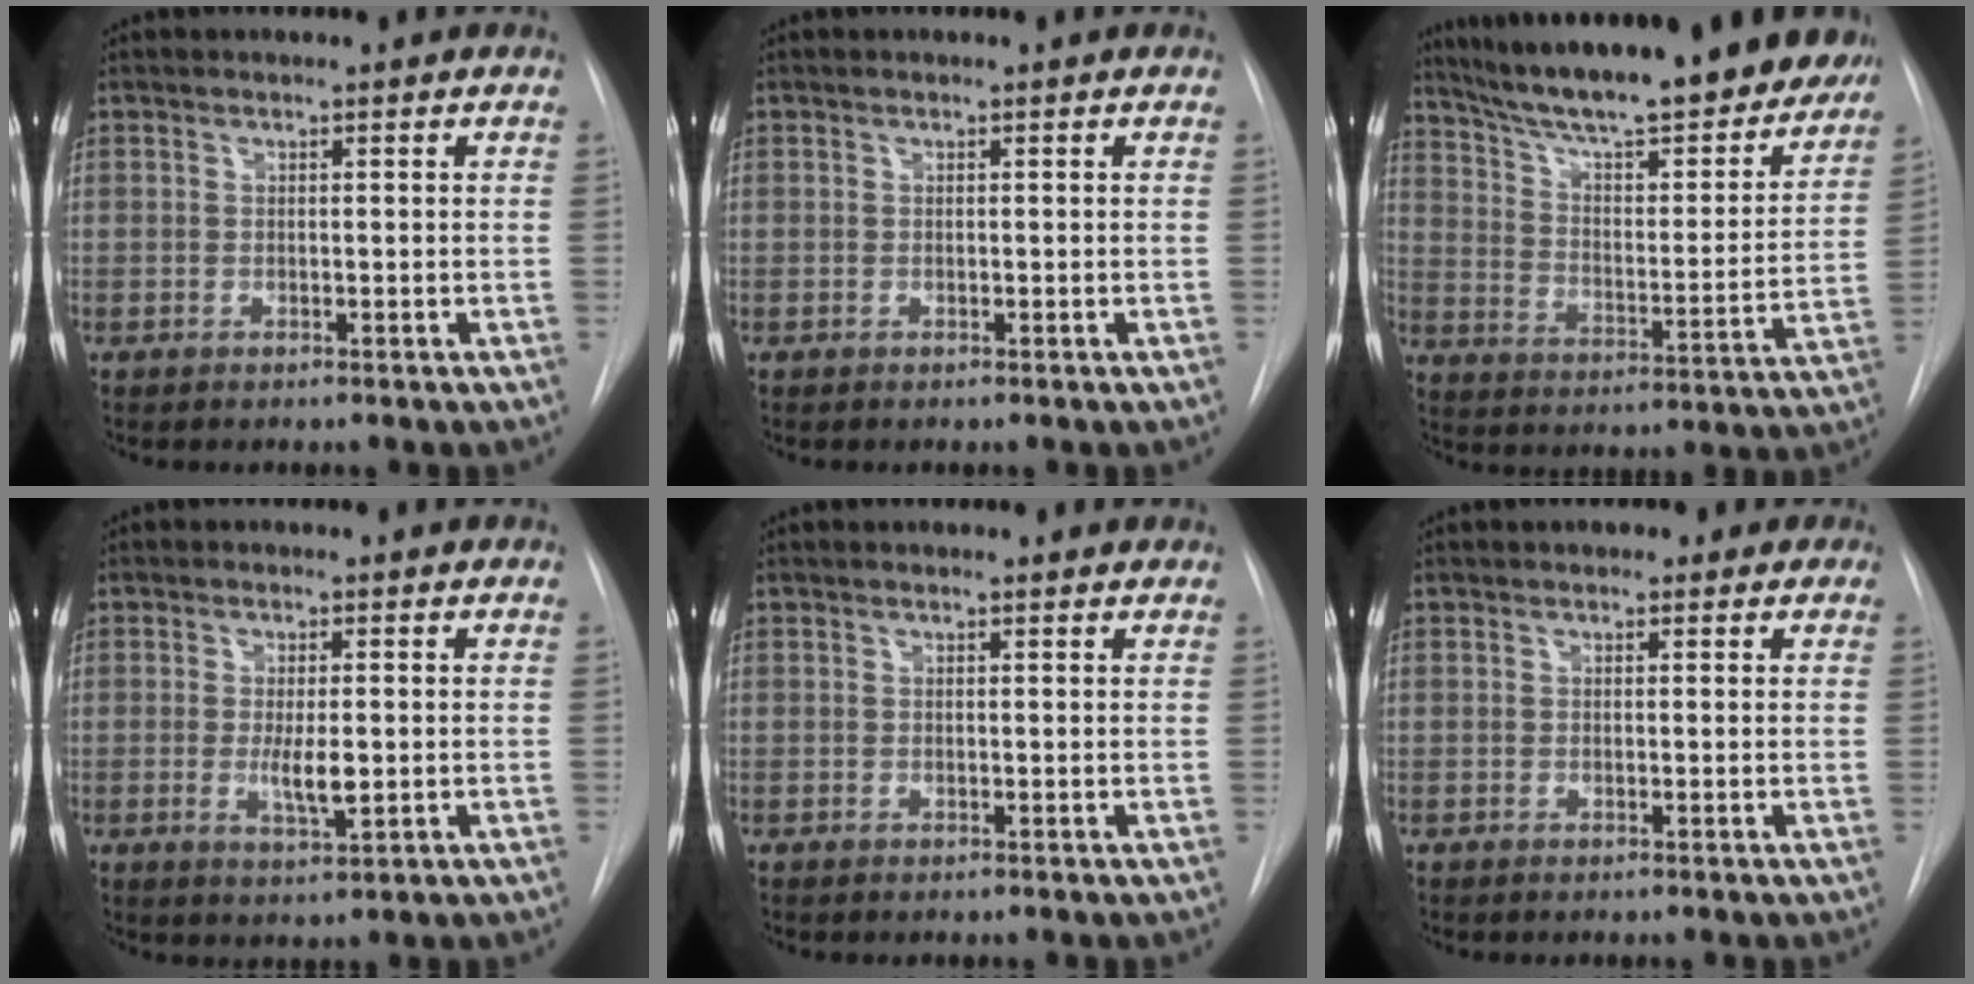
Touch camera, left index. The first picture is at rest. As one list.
[{"total": 0.0}, {"total": 27.3, "force": [23.3, 5.2, 13.3], "torque": [-0.213, -0.036, 0.320]}, {"total": 4.4, "force": [-1.2, 1.1, 4.1], "torque": [-0.075, -0.012, -0.013]}, {"total": 0.8, "force": [0.5, 0.3, 0.5], "torque": [-0.013, 0.003, 0.002]}, {"total": 1.6, "force": [0.5, 1.4, 0.6], "torque": [0.000, 0.004, 0.000]}]